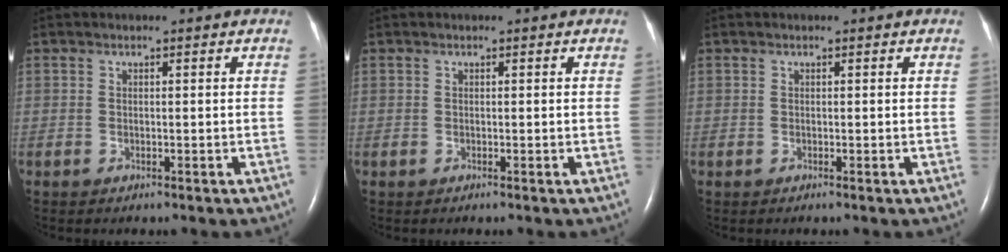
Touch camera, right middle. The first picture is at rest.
{"total": 0.0}
{"total": 0.0}